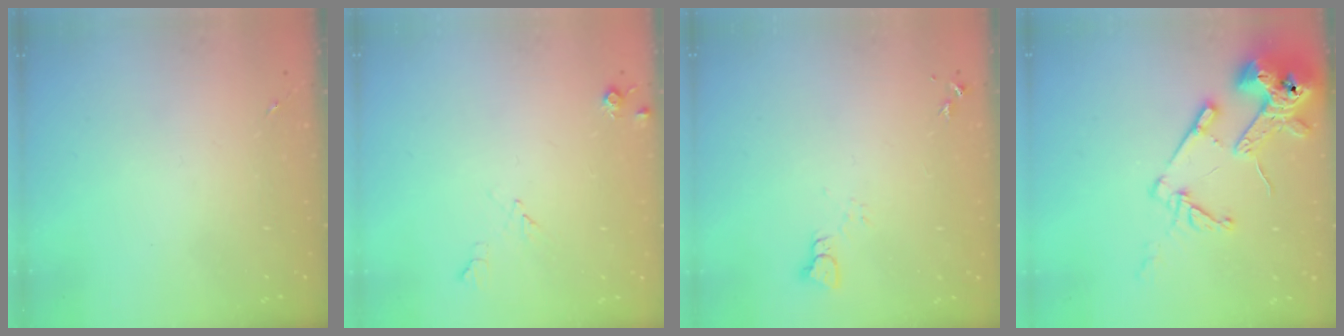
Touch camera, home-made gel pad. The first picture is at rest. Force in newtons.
{"total": 5.8, "press": 5.8, "slide": 0.8}
{"total": 2.2, "press": 2.2, "slide": 0.2}
{"total": 17.2, "press": 17.1, "slide": 2.1}